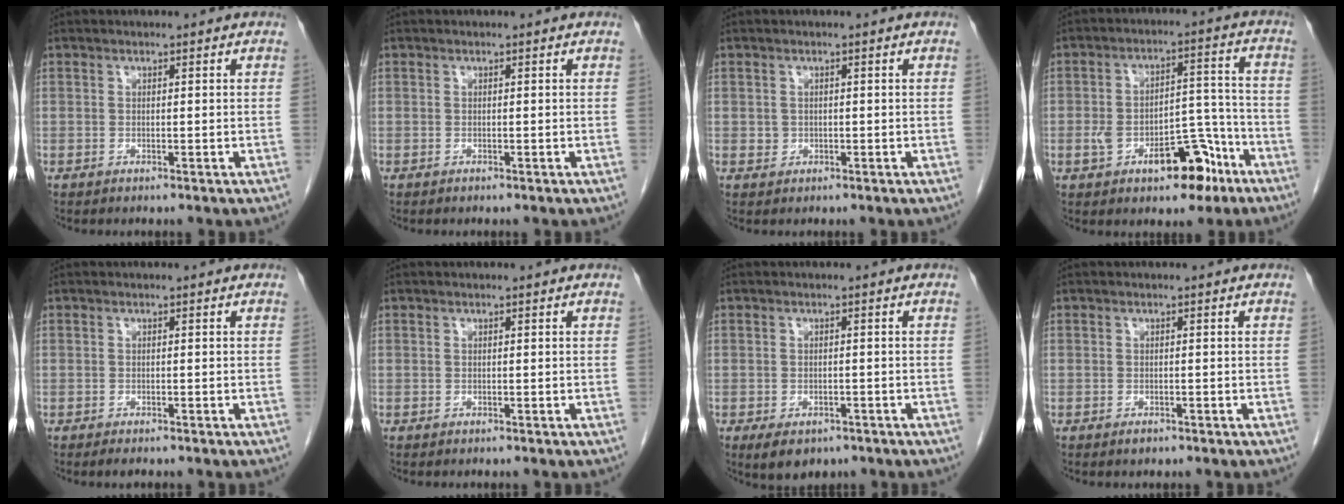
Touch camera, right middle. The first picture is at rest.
{"total": 0.0}
{"total": 1.1, "force": [0.0, 1.1, 0.3], "torque": [-0.004, 0.002, 0.004]}
{"total": 10.7, "force": [-5.2, 5.0, 7.9], "torque": [-0.123, 0.031, -0.071]}
{"total": 1.0, "force": [-0.8, 0.2, 0.5], "torque": [-0.011, -0.003, -0.011]}
{"total": 0.0}
{"total": 5.6, "force": [-3.7, 3.3, 2.7], "torque": [-0.038, -0.004, -0.048]}
{"total": 0.8, "force": [-0.6, 0.4, 0.4], "torque": [-0.007, 0.000, -0.007]}